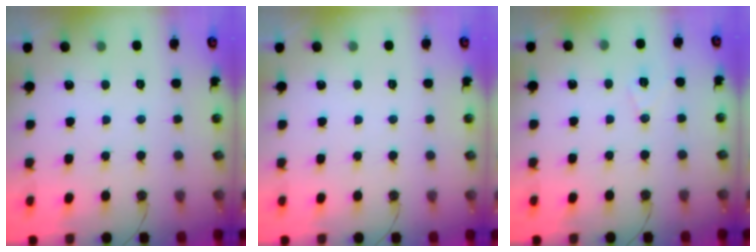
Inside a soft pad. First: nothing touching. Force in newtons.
{"total": 0.0}
{"total": 6.6, "press": 5.4, "slide": 3.8}